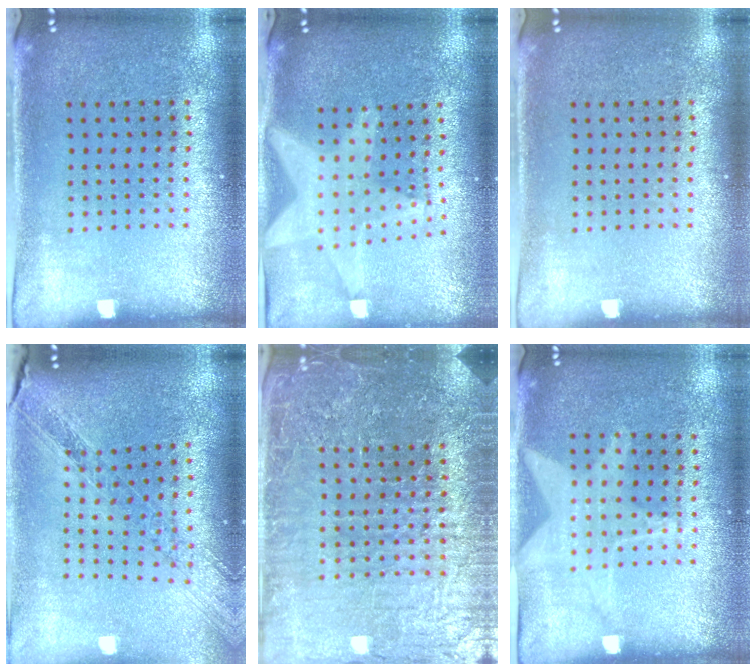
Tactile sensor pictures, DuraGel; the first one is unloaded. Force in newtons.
{"total": 2.2, "press": 1.8, "slide": 1.3}
{"total": 0.0}
{"total": 1.3, "press": 1.3, "slide": 0.4}
{"total": 5.4, "press": 4.9, "slide": 2.3}
{"total": 1.1, "press": 1.0, "slide": 0.4}